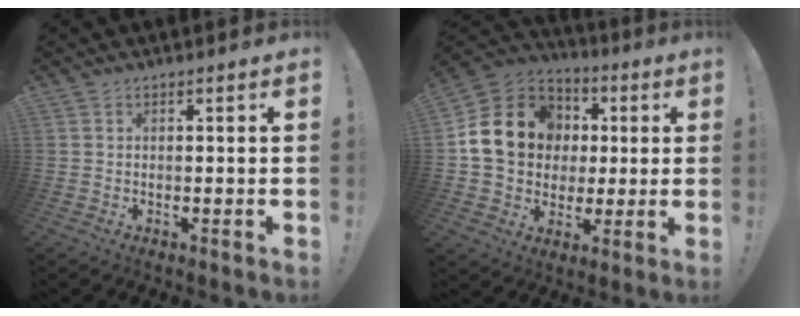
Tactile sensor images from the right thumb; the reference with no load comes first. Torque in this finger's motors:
{"motor_torque": [2.02, 2.49, 1.00, -0.91, 0.08]}